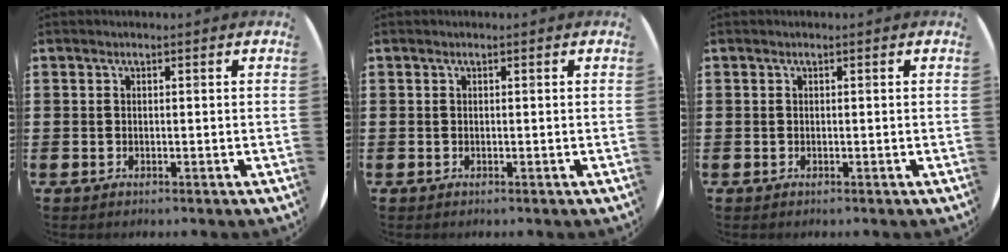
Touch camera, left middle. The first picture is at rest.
{"total": 0.0}
{"total": 0.0}